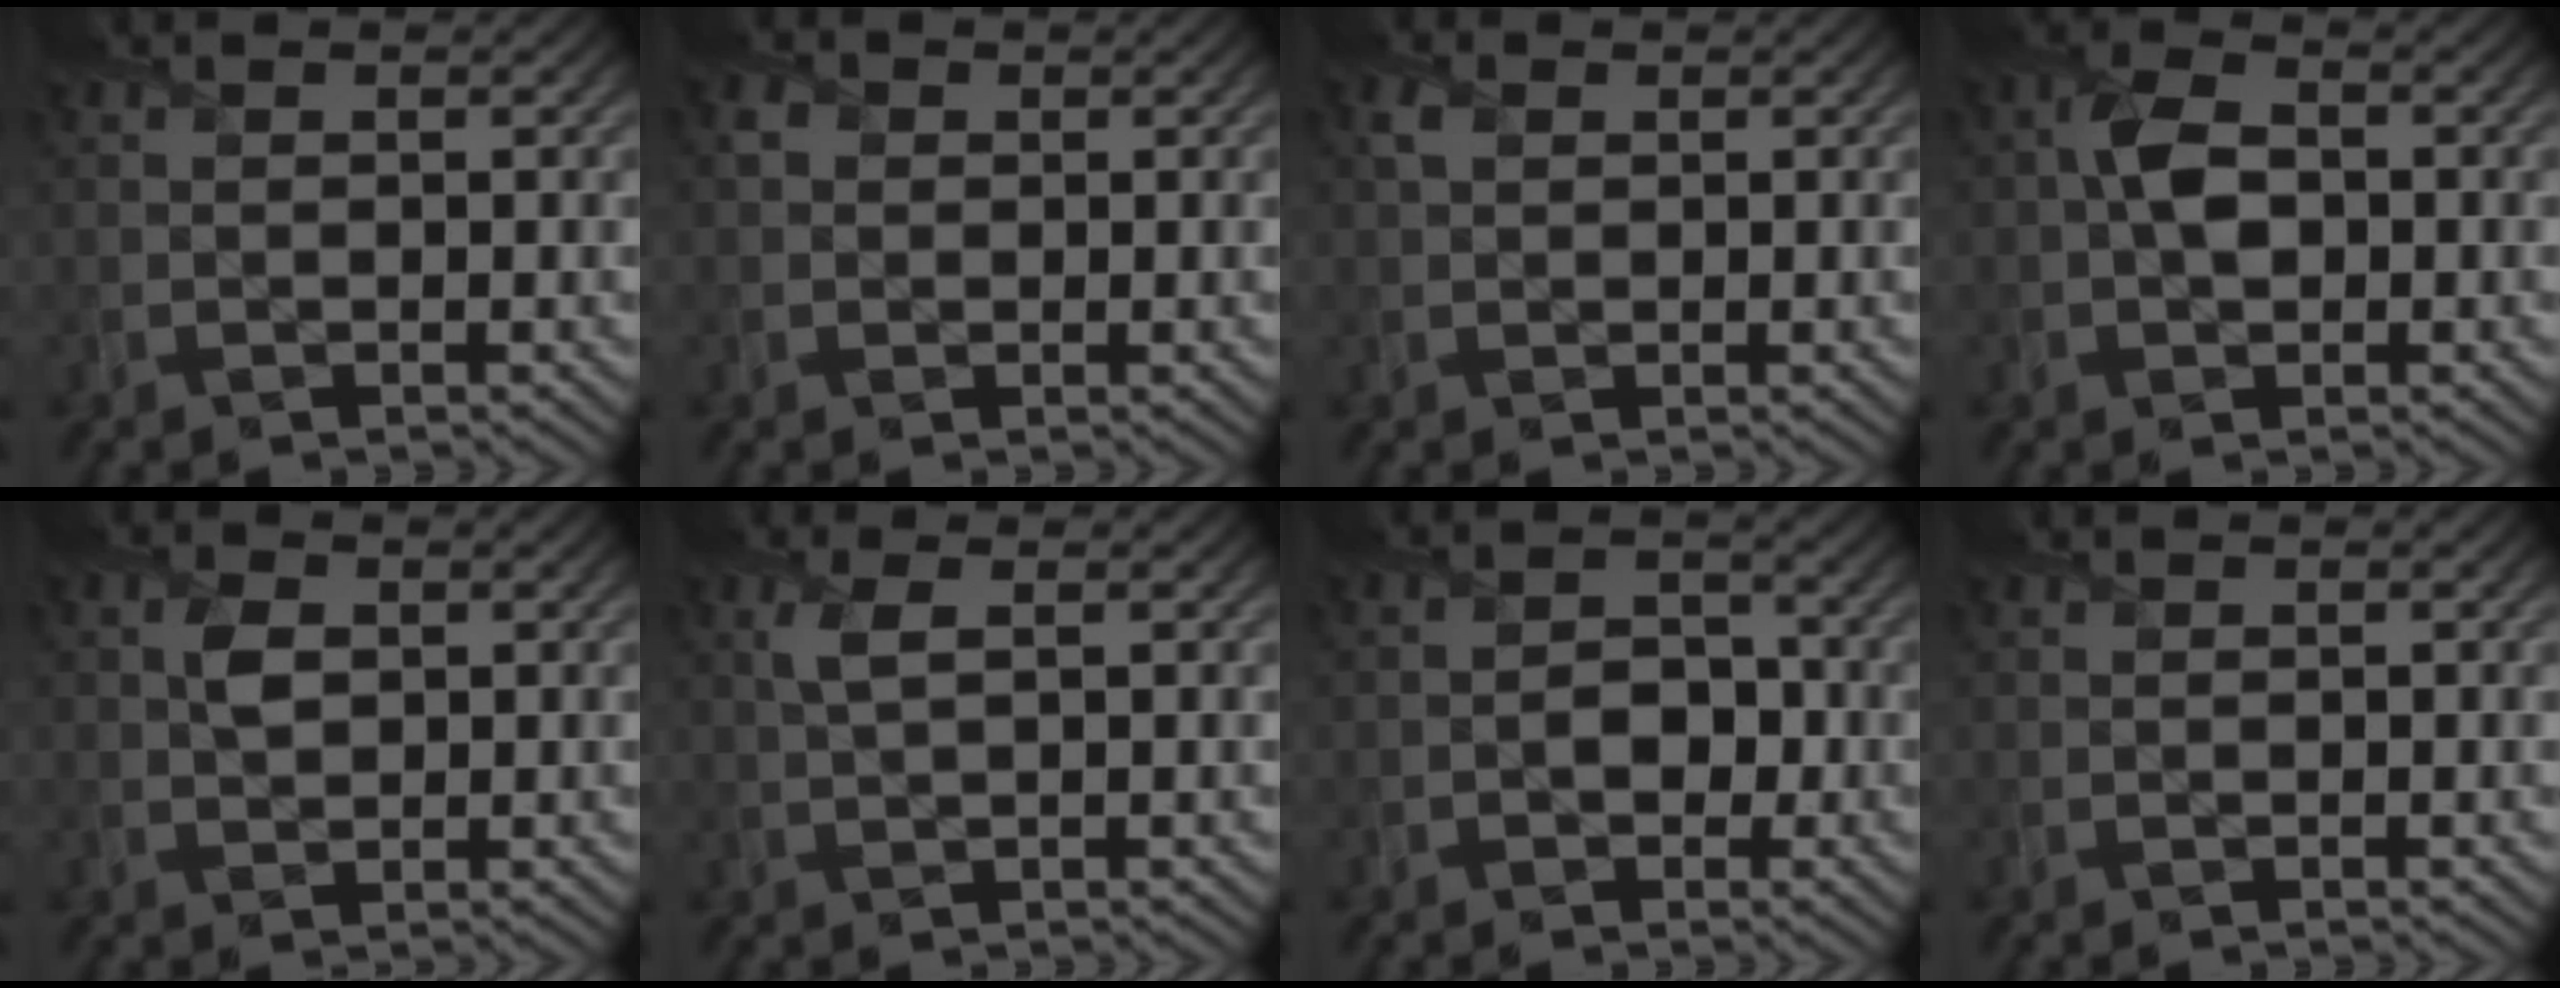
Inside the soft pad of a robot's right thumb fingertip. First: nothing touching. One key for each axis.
{"total": 1.7, "fx": 0.2, "fy": 1.6, "fz": 0.5, "tx": -0.007, "ty": -0.001, "tz": -0.003}
{"total": 1.8, "fx": 0.7, "fy": 1.3, "fz": 0.9, "tx": -0.021, "ty": 0.004, "tz": 0.010}
{"total": 4.5, "fx": -0.2, "fy": 3.1, "fz": 3.3, "tx": -0.066, "ty": 0.005, "tz": -0.012}
{"total": 2.3, "fx": 0.7, "fy": 1.7, "fz": 1.5, "tx": -0.036, "ty": 0.001, "tz": 0.009}
{"total": 2.4, "fx": 0.9, "fy": 0.8, "fz": 2.1, "tx": -0.055, "ty": 0.006, "tz": 0.015}
{"total": 3.1, "fx": -1.0, "fy": 2.5, "fz": 1.7, "tx": -0.007, "ty": 0.005, "tz": -0.027}
{"total": 0.0}